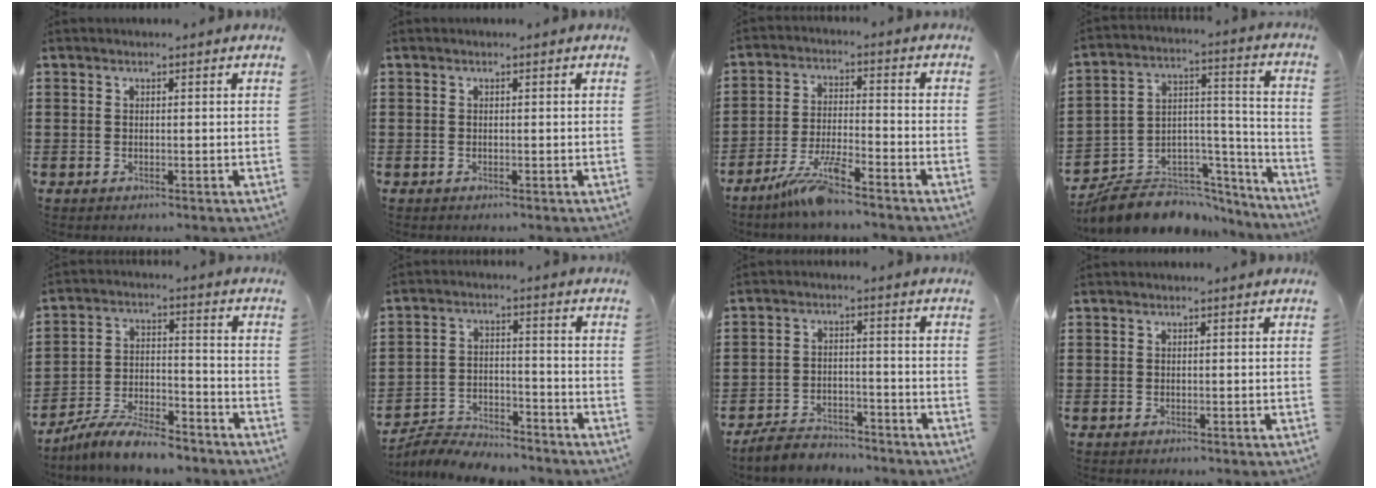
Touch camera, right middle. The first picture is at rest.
{"total": 0.0}
{"total": 6.8, "force": [-5.5, 0.3, 4.0], "torque": [-0.090, -0.014, -0.106]}
{"total": 7.1, "force": [-6.5, 2.8, 0.9], "torque": [-0.020, 0.004, -0.124]}
{"total": 7.6, "force": [-7.1, 0.8, 2.8], "torque": [-0.054, 0.008, -0.135]}
{"total": 5.7, "force": [-5.6, 0.8, 0.7], "torque": [-0.019, 0.010, -0.114]}
{"total": 4.3, "force": [-4.1, 1.0, 0.6], "torque": [-0.019, 0.008, -0.088]}
{"total": 0.0}